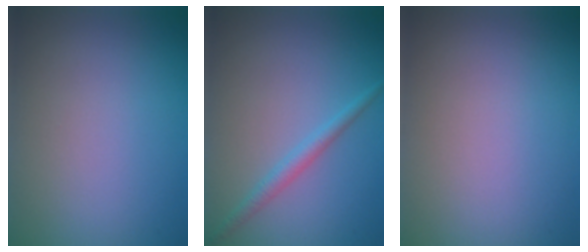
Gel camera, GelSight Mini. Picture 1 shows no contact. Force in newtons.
{"total": 1.7, "press": 1.7, "slide": 0.1}
{"total": 0.0}